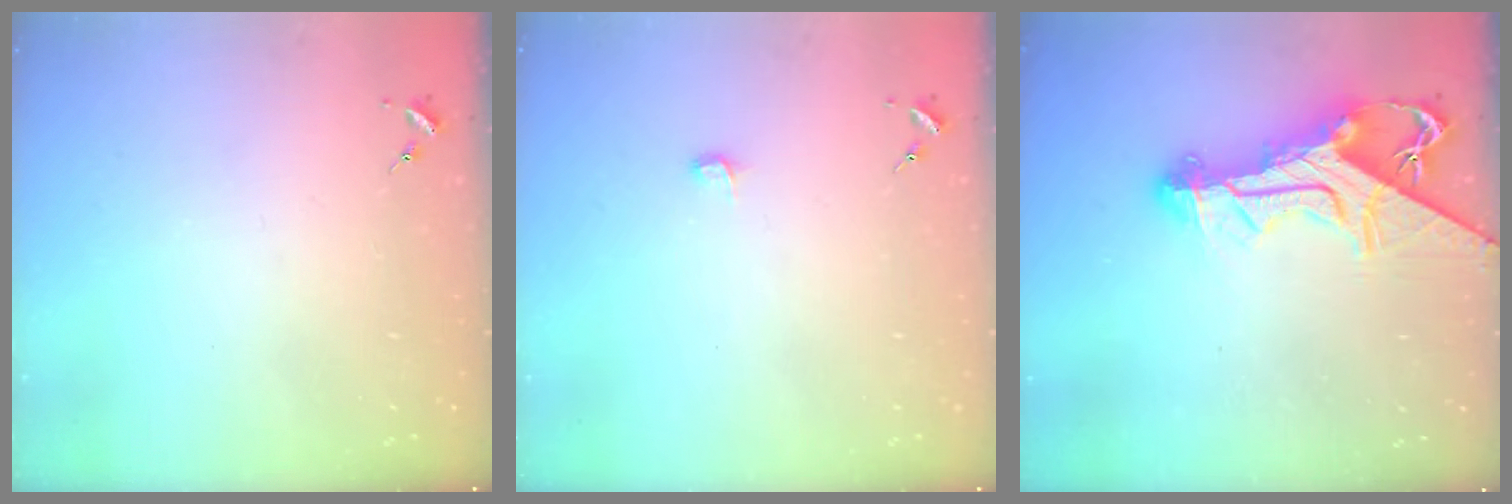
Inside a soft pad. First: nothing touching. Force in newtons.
{"total": 3.4, "press": 3.4, "slide": 0.4}
{"total": 15.7, "press": 15.6, "slide": 1.6}